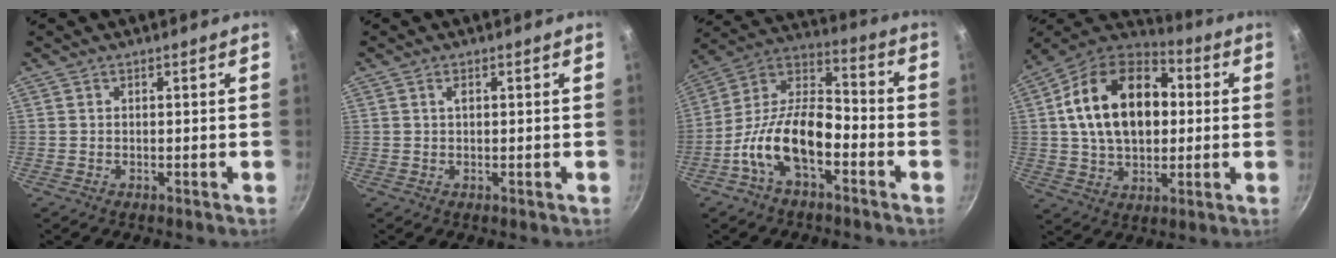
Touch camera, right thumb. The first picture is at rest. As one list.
[{"total": 1.2, "force": [0.3, 0.6, 1.0], "torque": [-0.015, 0.002, 0.004]}, {"total": 16.4, "force": [-6.2, 8.4, 12.6], "torque": [-0.214, 0.059, -0.137]}, {"total": 22.1, "force": [3.0, 14.6, 16.2], "torque": [-0.249, 0.028, 0.038]}]